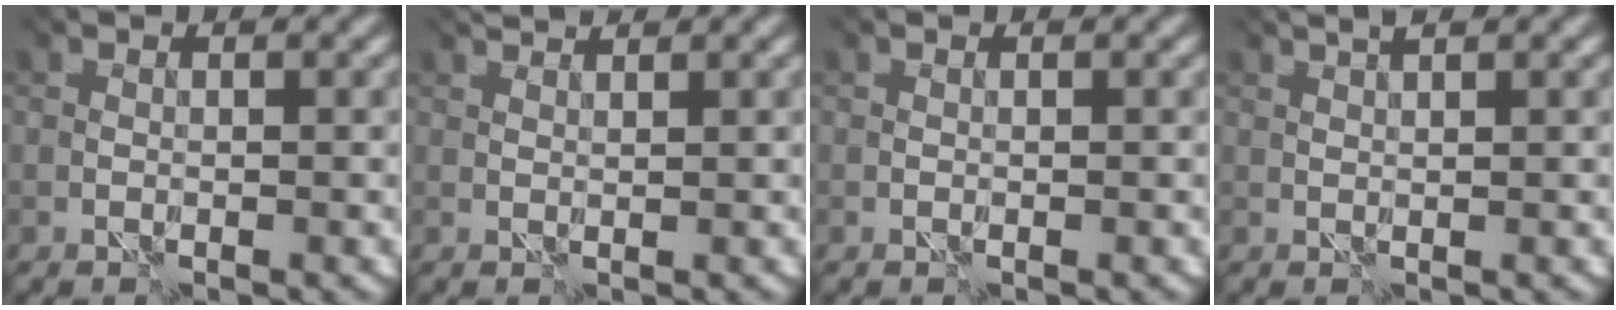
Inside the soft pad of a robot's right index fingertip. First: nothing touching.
{"total": 3.5, "force": [3.3, 0.4, 1.1], "torque": [-0.022, 0.010, 0.052]}
{"total": 0.0}
{"total": 1.8, "force": [1.6, -0.2, 0.7], "torque": [-0.001, 0.011, 0.023]}